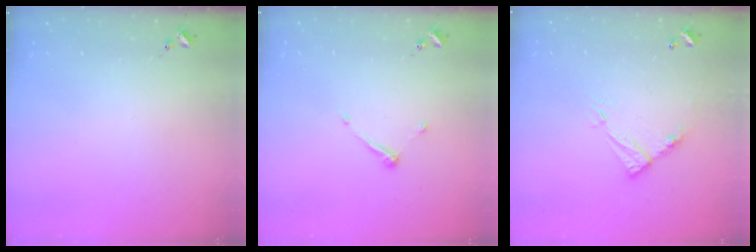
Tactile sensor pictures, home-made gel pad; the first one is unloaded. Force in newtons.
{"total": 6.7, "press": 6.7, "slide": 0.3}
{"total": 9.4, "press": 9.4, "slide": 0.5}